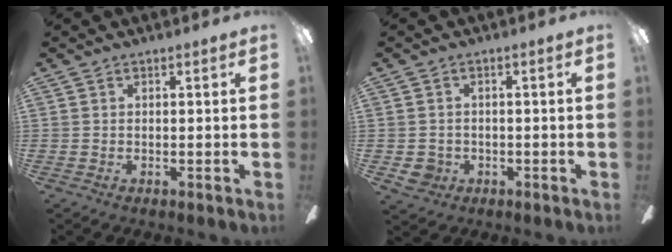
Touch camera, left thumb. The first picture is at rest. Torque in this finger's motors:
{"motor_torque": [-0.01, 0.02, -0.21, 0.14, 0.00]}